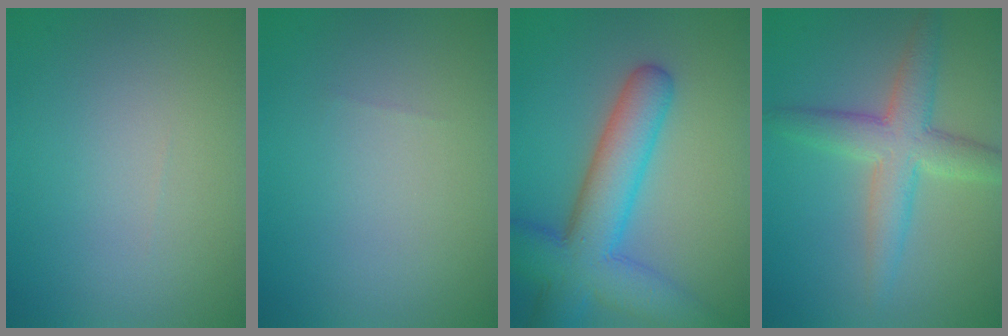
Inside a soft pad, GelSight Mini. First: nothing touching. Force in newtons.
{"total": 0.0}
{"total": 9.0, "press": 9.0, "slide": 0.3}
{"total": 5.0, "press": 5.0, "slide": 0.1}